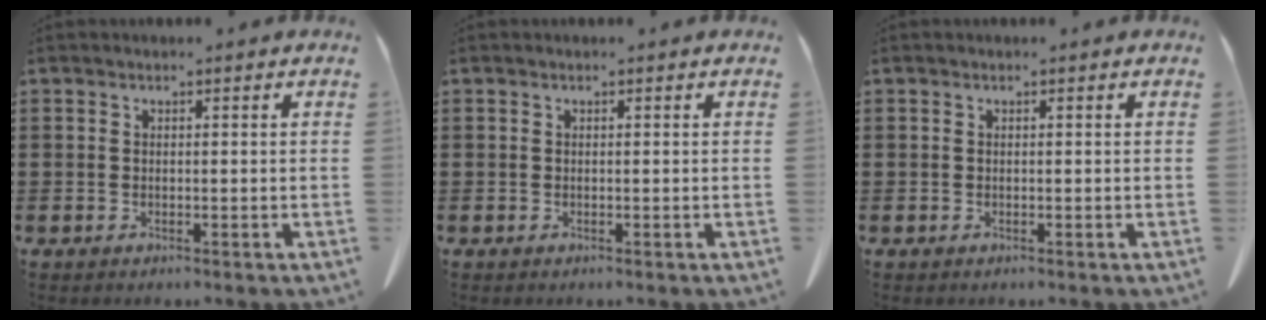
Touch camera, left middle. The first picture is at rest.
{"total": 0.0}
{"total": 0.0}